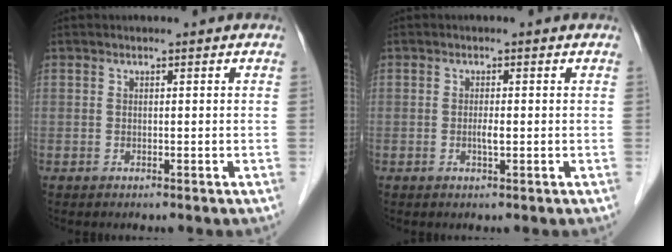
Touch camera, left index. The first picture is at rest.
{"total": 1.3, "force": [-0.2, 0.2, 1.3], "torque": [-0.024, -0.002, -0.004]}